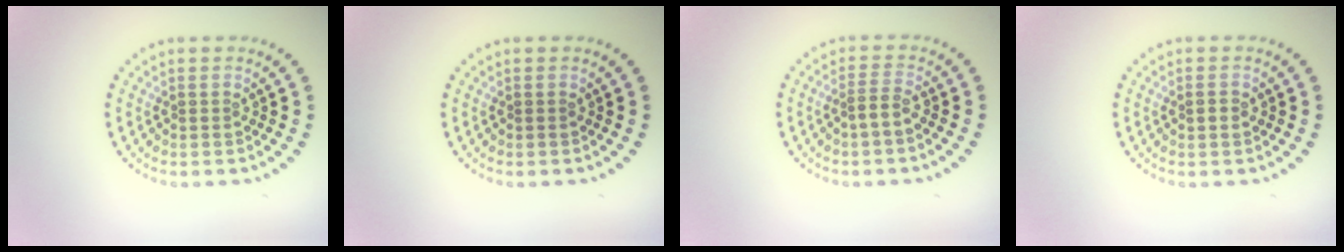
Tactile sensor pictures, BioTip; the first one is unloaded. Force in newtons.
{"total": 0.0}
{"total": 1.7, "press": 1.2, "slide": 1.2}
{"total": 0.9, "press": 0.9, "slide": 0.1}